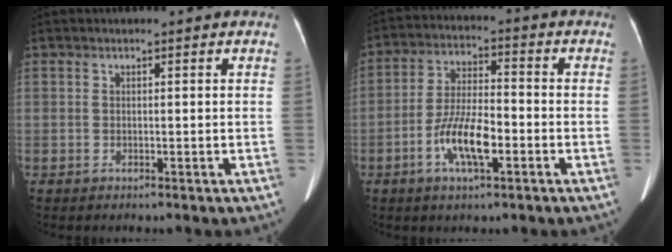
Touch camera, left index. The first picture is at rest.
{"total": 8.8, "force": [-3.6, 2.4, 7.7], "torque": [-0.153, -0.004, -0.067]}